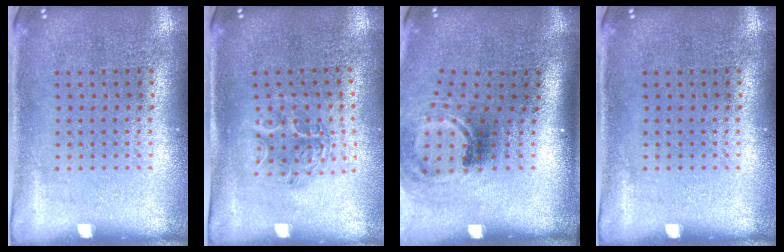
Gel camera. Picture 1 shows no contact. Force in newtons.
{"total": 1.1, "press": 1.1, "slide": 0.2}
{"total": 2.0, "press": 1.3, "slide": 1.5}
{"total": 0.0}